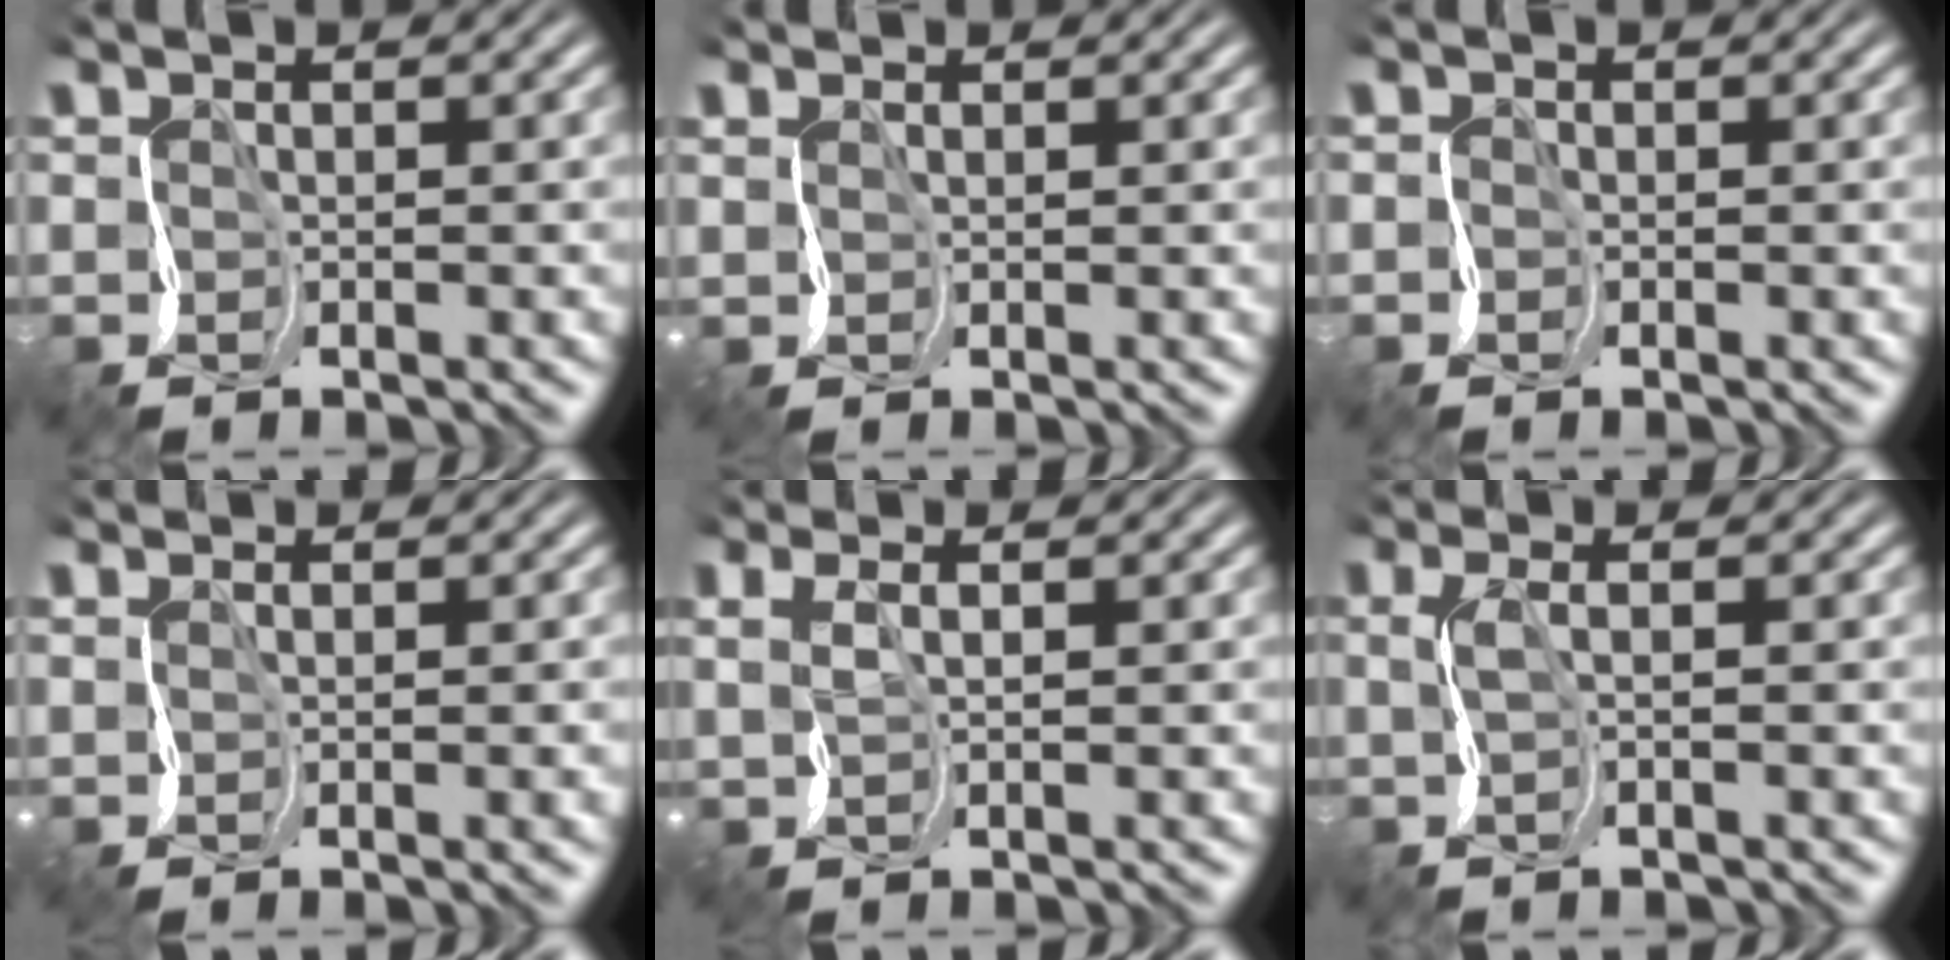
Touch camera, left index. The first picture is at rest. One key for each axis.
{"total": 0.8, "fx": 0.7, "fy": 0.1, "fz": 0.2, "tx": -0.003, "ty": 0.001, "tz": 0.015}
{"total": 0.7, "fx": -0.4, "fy": -0.1, "fz": -0.6, "tx": 0.007, "ty": 0.003, "tz": -0.006}
{"total": 2.3, "fx": 0.3, "fy": 1.0, "fz": 2.0, "tx": -0.013, "ty": 0.004, "tz": 0.009}
{"total": 1.8, "fx": 1.3, "fy": 0.4, "fz": 1.1, "tx": -0.030, "ty": 0.012, "tz": 0.025}
{"total": 1.1, "fx": 0.7, "fy": 0.0, "fz": 0.8, "tx": -0.023, "ty": 0.005, "tz": 0.012}